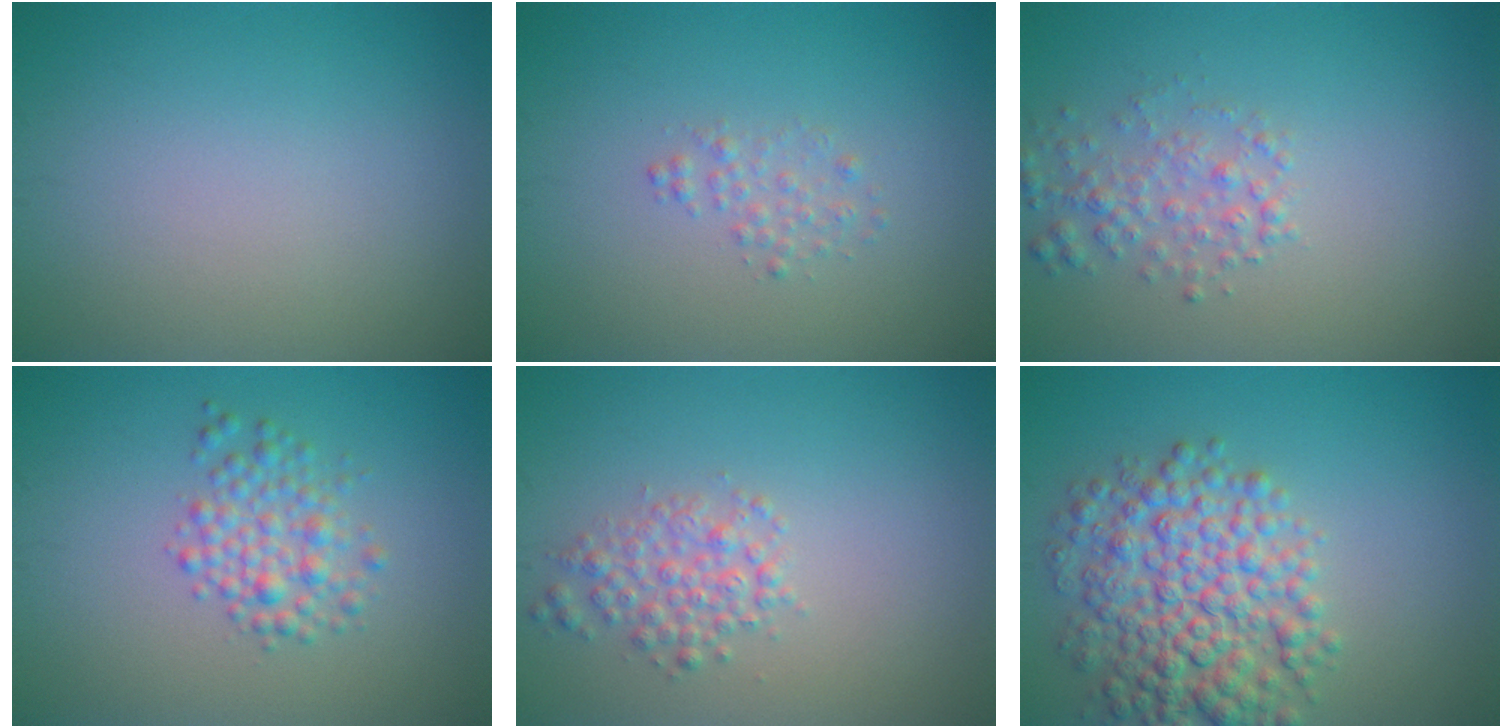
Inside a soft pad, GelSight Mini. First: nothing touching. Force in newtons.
{"total": 1.2, "press": 1.2, "slide": 0.0}
{"total": 2.3, "press": 2.3, "slide": 0.1}
{"total": 2.9, "press": 2.9, "slide": 0.0}
{"total": 2.4, "press": 2.4, "slide": 0.1}
{"total": 7.3, "press": 7.3, "slide": 0.1}